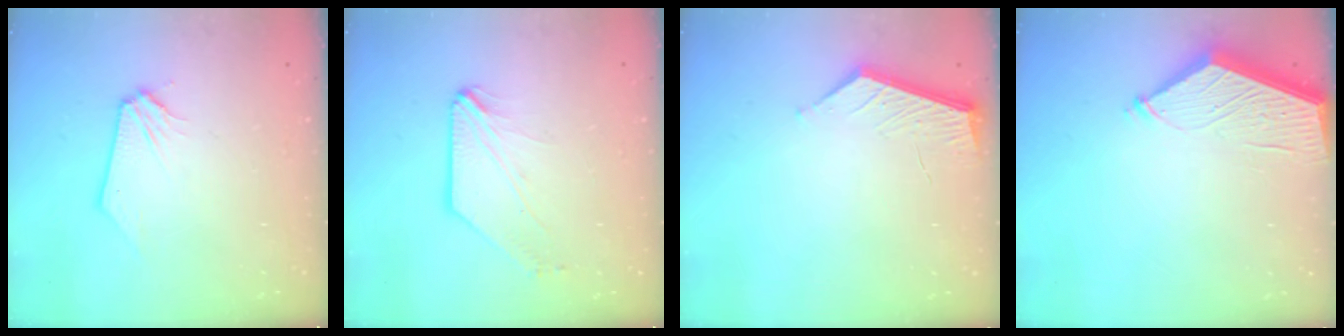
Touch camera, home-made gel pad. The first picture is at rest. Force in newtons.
{"total": 1.6, "press": 1.6, "slide": 0.4}
{"total": 4.5, "press": 4.5, "slide": 0.0}
{"total": 10.8, "press": 10.8, "slide": 0.3}